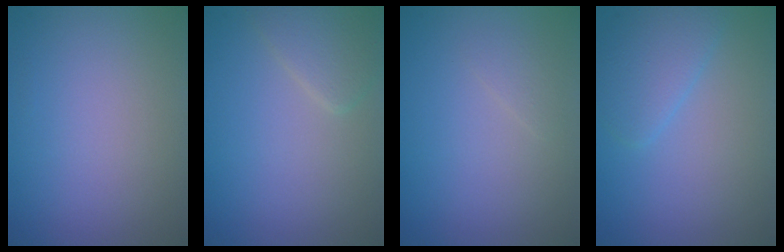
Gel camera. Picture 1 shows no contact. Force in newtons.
{"total": 2.2, "press": 2.2, "slide": 0.1}
{"total": 0.8, "press": 0.8, "slide": 0.0}
{"total": 2.7, "press": 2.7, "slide": 0.2}